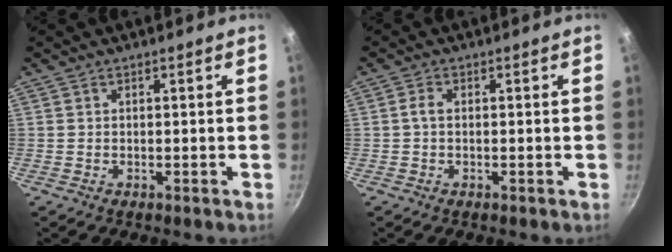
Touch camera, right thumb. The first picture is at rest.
{"total": 1.8, "force": [0.0, 0.5, 1.7], "torque": [-0.047, 0.006, -0.004]}